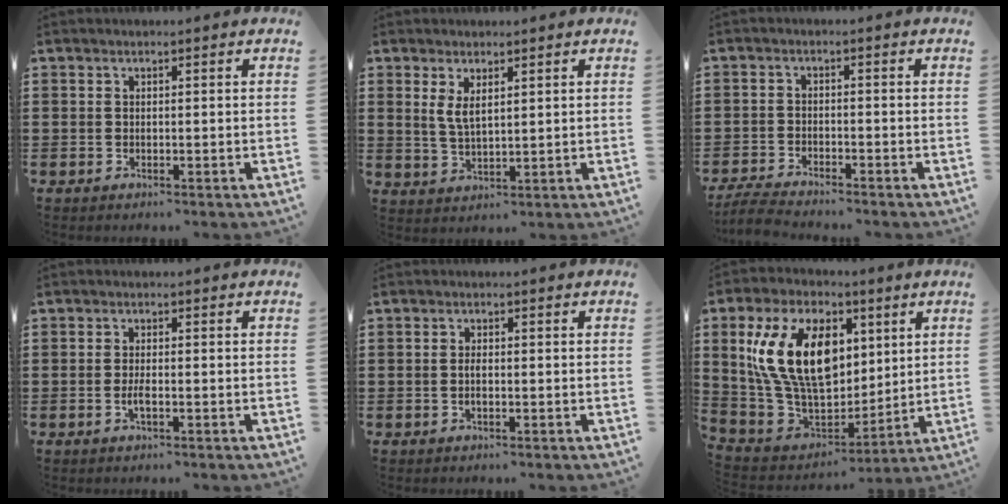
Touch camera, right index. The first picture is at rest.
{"total": 3.3, "force": [1.5, 1.3, 2.6], "torque": [-0.053, 0.004, 0.027]}
{"total": 3.5, "force": [-3.5, 0.1, 0.6], "torque": [-0.026, -0.006, -0.075]}
{"total": 2.0, "force": [-0.6, 0.5, 1.8], "torque": [-0.041, -0.002, -0.013]}
{"total": 1.3, "force": [-0.3, 0.3, 1.3], "torque": [-0.026, -0.005, -0.003]}
{"total": 16.4, "force": [4.5, 10.2, 11.9], "torque": [-0.283, 0.017, 0.084]}